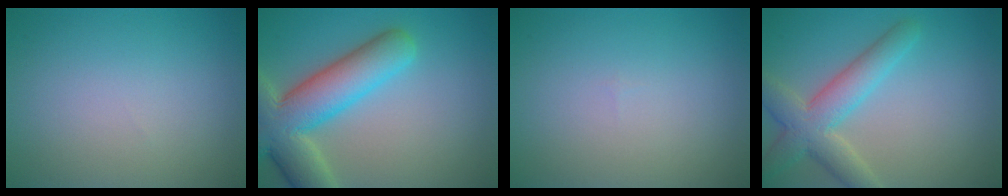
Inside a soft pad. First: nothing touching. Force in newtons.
{"total": 9.5, "press": 9.5, "slide": 0.7}
{"total": 0.0}
{"total": 5.2, "press": 5.2, "slide": 0.2}